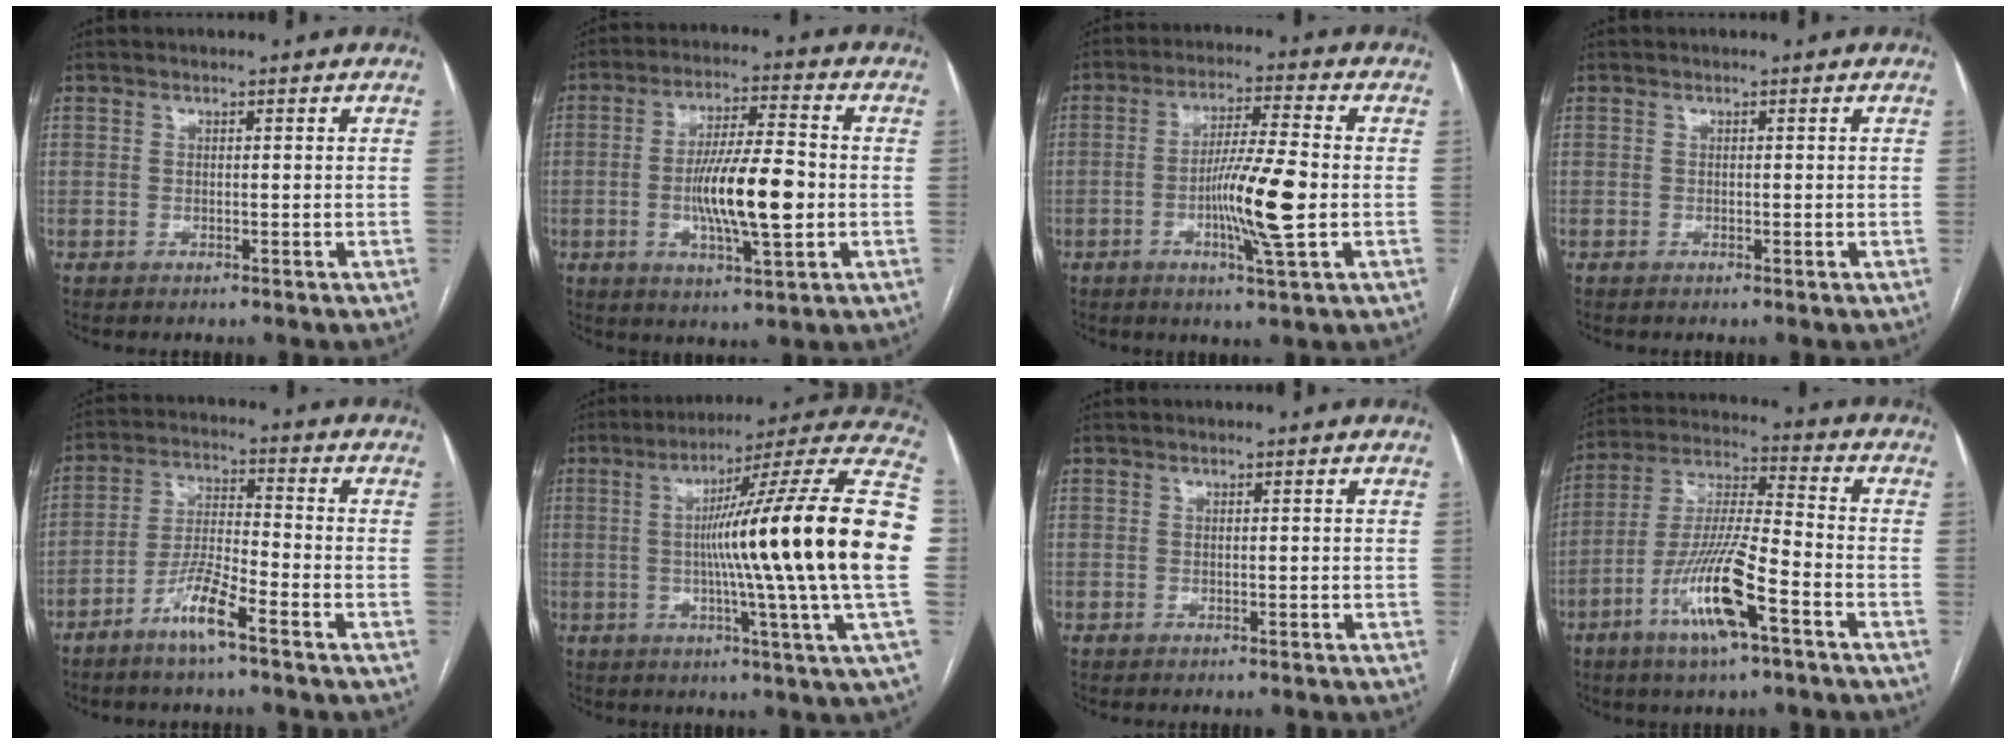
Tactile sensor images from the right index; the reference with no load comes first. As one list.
[{"total": 12.3, "force": [-1.8, 2.0, 12.0], "torque": [-0.217, -0.002, -0.030]}, {"total": 10.5, "force": [-2.1, 0.1, 10.3], "torque": [-0.188, -0.007, -0.041]}, {"total": 0.0}, {"total": 7.5, "force": [-4.9, 0.5, 5.7], "torque": [-0.119, -0.005, -0.101]}, {"total": 26.9, "force": [-0.5, -1.7, 26.9], "torque": [-0.324, 0.010, -0.031]}, {"total": 0.0}, {"total": 14.6, "force": [-6.8, 1.7, 12.8], "torque": [-0.253, -0.012, -0.124]}]